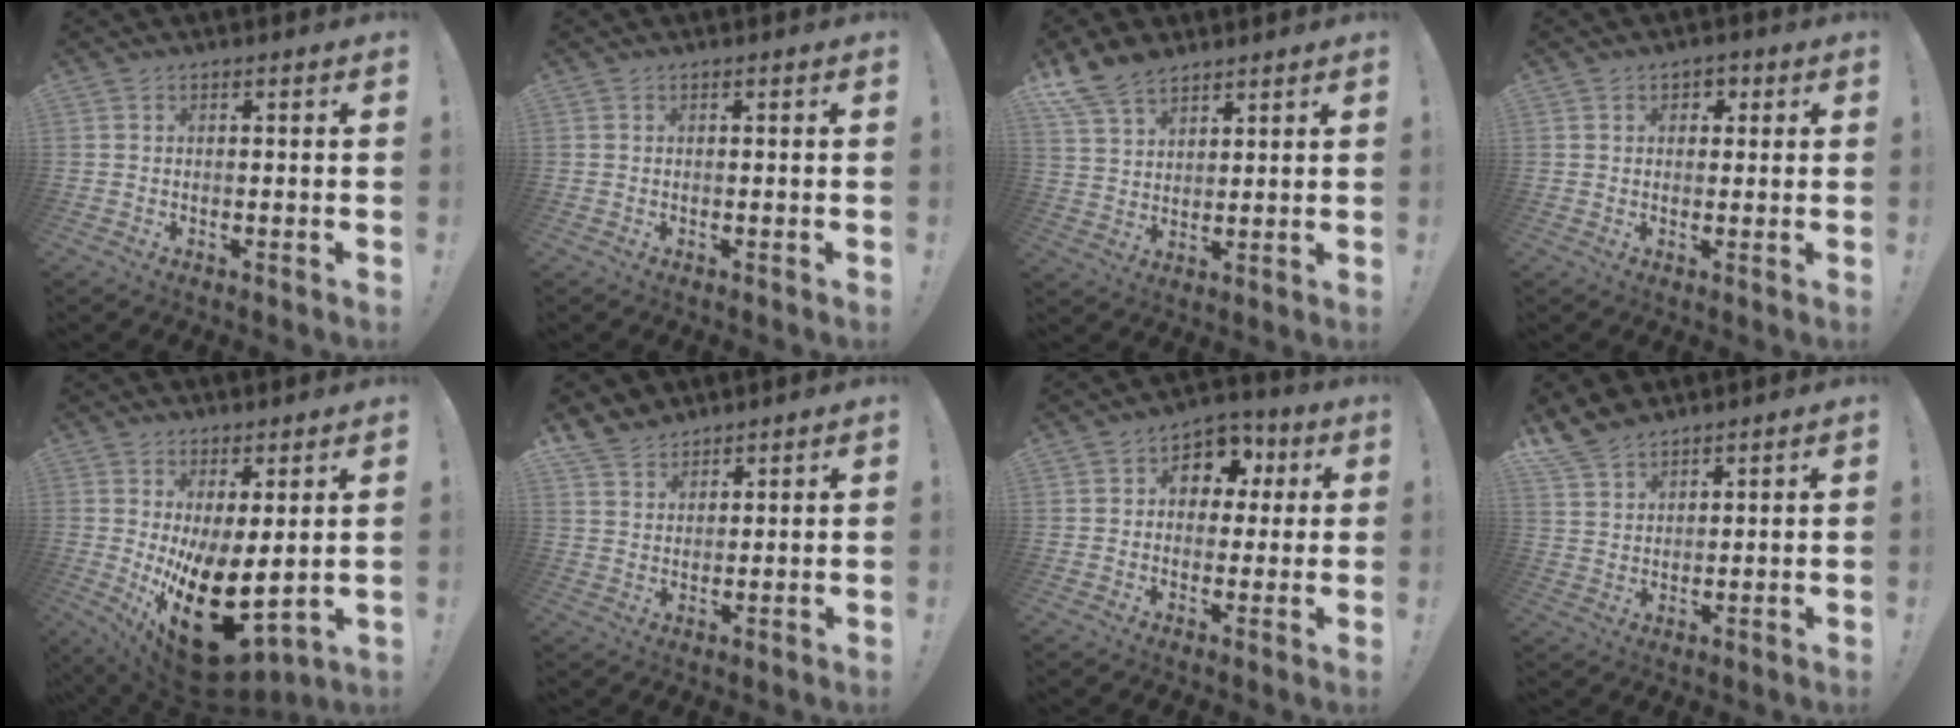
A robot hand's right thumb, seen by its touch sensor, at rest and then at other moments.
{"total": 0.0}
{"total": 10.3, "force": [7.9, 5.3, 4.0], "torque": [-0.079, -0.041, 0.158]}
{"total": 2.2, "force": [0.3, 1.7, 1.4], "torque": [-0.020, 0.005, 0.003]}
{"total": 18.1, "force": [-2.5, 8.4, 15.8], "torque": [-0.227, -0.013, -0.016]}
{"total": 6.3, "force": [5.3, 3.2, 1.0], "torque": [-0.027, -0.036, 0.105]}
{"total": 8.5, "force": [1.7, 7.2, 4.2], "torque": [-0.050, 0.003, 0.034]}
{"total": 7.3, "force": [6.1, 3.3, 2.1], "torque": [-0.046, -0.038, 0.122]}